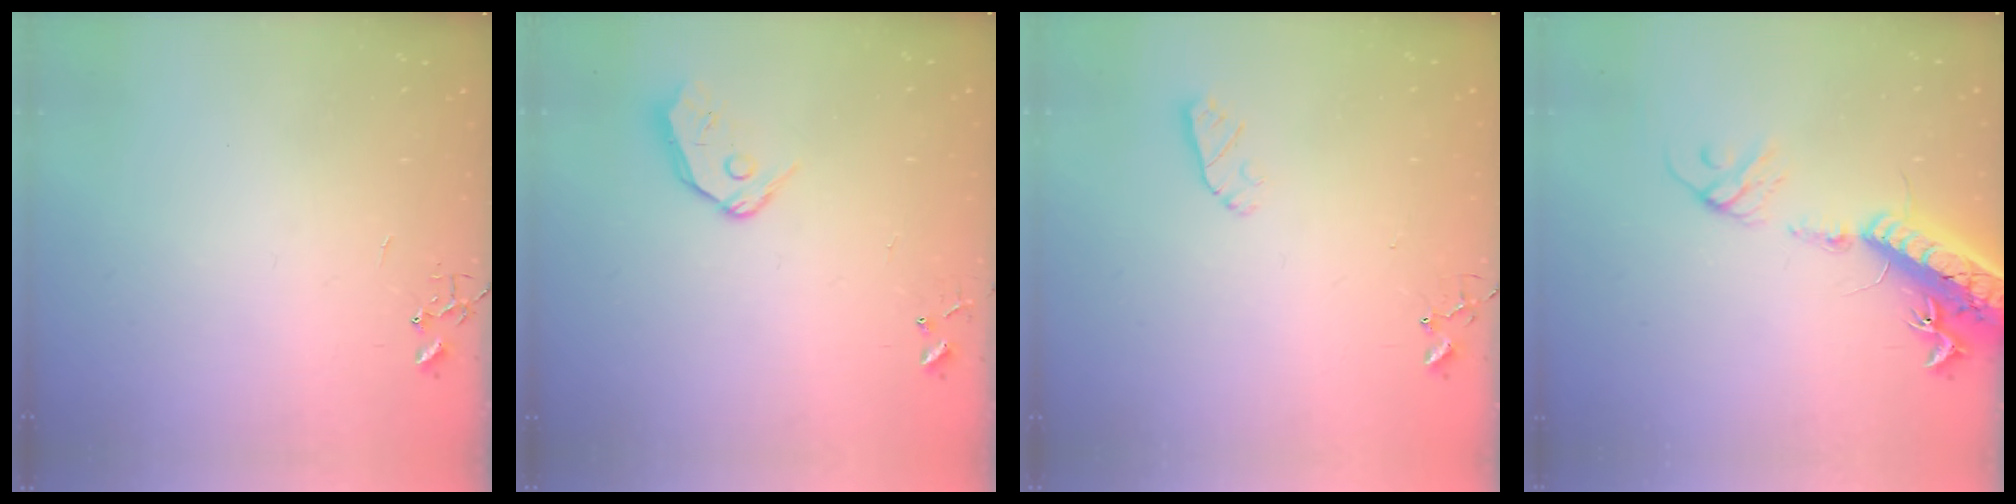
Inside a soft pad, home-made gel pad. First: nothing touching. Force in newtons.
{"total": 8.7, "press": 8.7, "slide": 1.0}
{"total": 4.4, "press": 4.4, "slide": 0.6}
{"total": 22.7, "press": 22.1, "slide": 4.9}